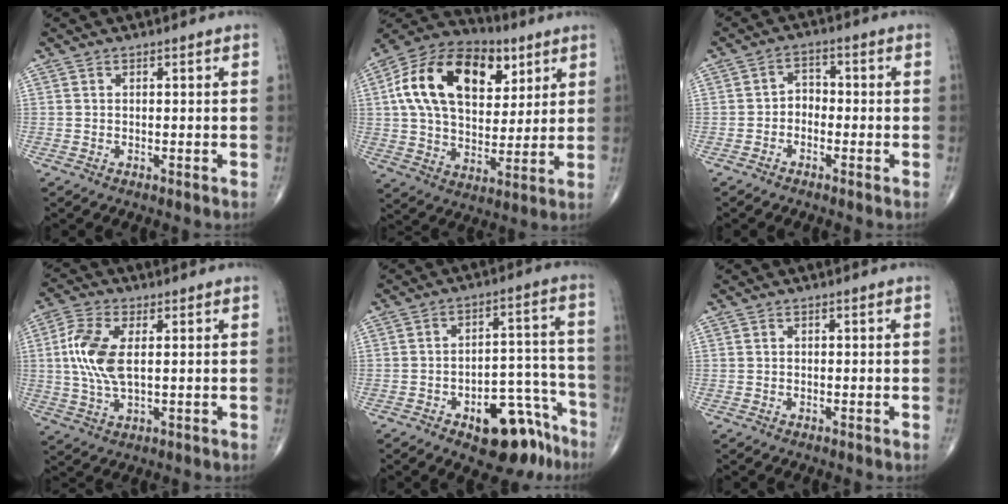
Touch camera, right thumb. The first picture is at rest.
{"total": 23.1, "force": [7.4, 14.6, 16.3], "torque": [-0.262, 0.000, 0.121]}
{"total": 3.3, "force": [-1.3, 2.5, 1.7], "torque": [-0.009, 0.022, -0.035]}
{"total": 9.7, "force": [1.2, 4.8, 8.4], "torque": [-0.193, 0.003, 0.024]}
{"total": 14.1, "force": [-8.5, 6.9, 9.0], "torque": [-0.078, 0.083, -0.111]}
{"total": 0.0}